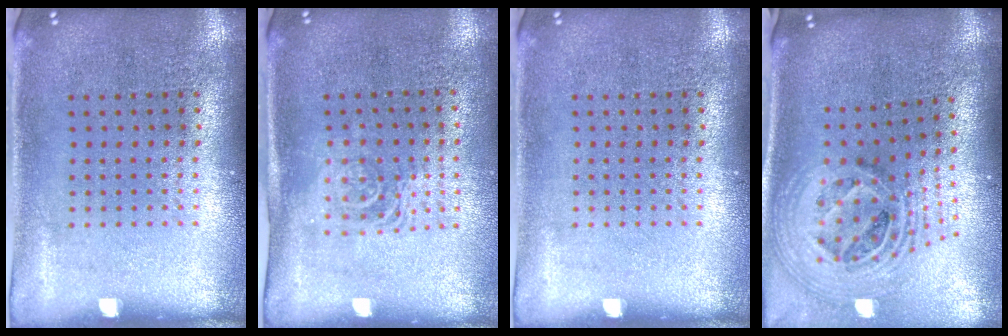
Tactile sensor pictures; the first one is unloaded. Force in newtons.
{"total": 1.6, "press": 1.3, "slide": 0.9}
{"total": 0.0}
{"total": 2.5, "press": 1.8, "slide": 1.7}